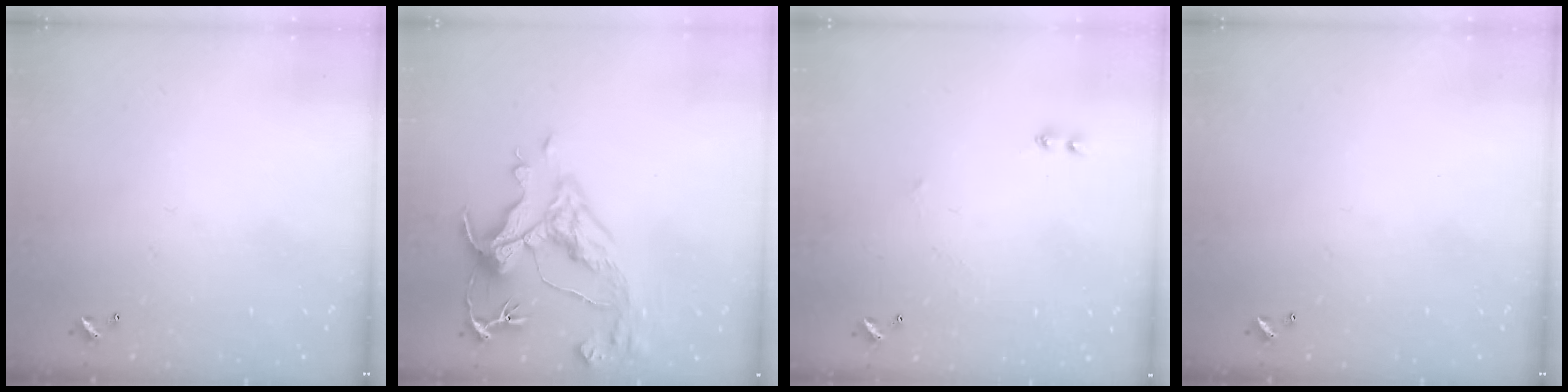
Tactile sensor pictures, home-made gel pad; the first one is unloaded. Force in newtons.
{"total": 7.1, "press": 6.9, "slide": 1.4}
{"total": 2.9, "press": 2.9, "slide": 0.4}
{"total": 0.0}